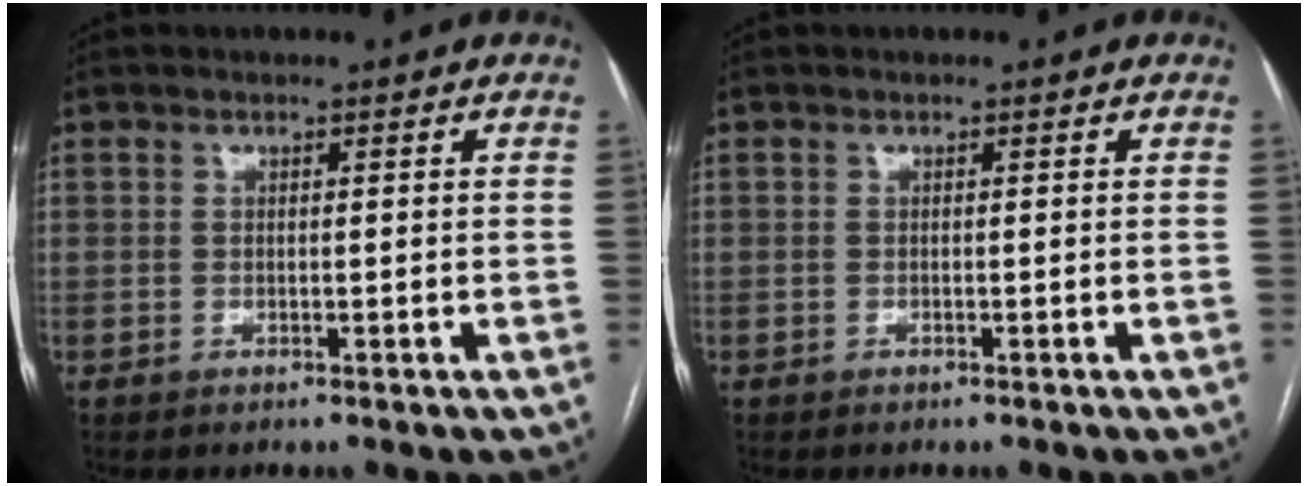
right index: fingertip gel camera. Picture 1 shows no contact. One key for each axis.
{"total": 0.0}